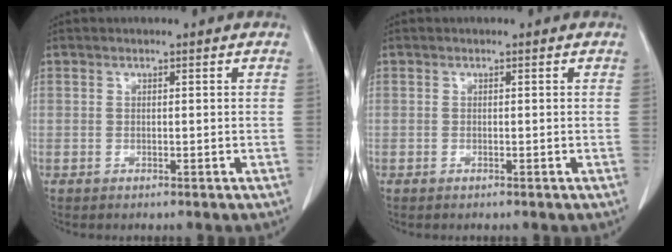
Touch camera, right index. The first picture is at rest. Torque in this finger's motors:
{"motor_torque": [0.00, 0.00, -0.01, 0.01]}